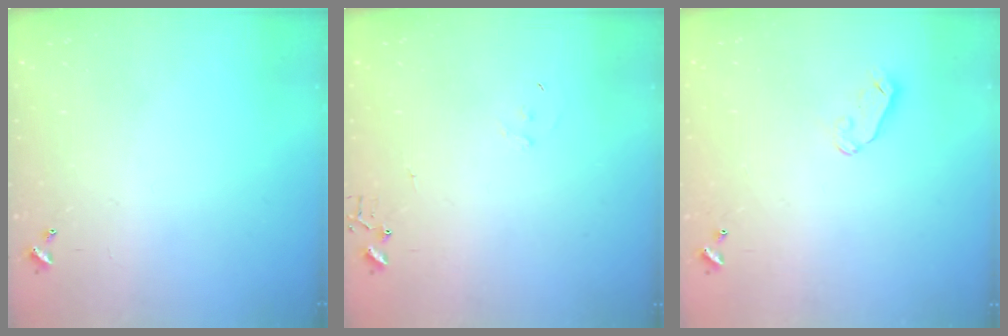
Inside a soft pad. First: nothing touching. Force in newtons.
{"total": 6.8, "press": 6.8, "slide": 0.5}
{"total": 5.9, "press": 5.9, "slide": 0.6}